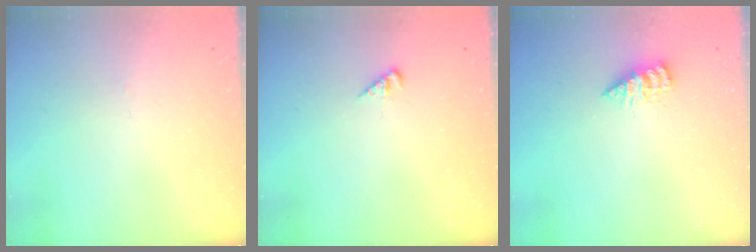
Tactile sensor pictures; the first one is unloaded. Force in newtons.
{"total": 1.6, "press": 1.6, "slide": 0.3}
{"total": 2.9, "press": 2.8, "slide": 0.4}